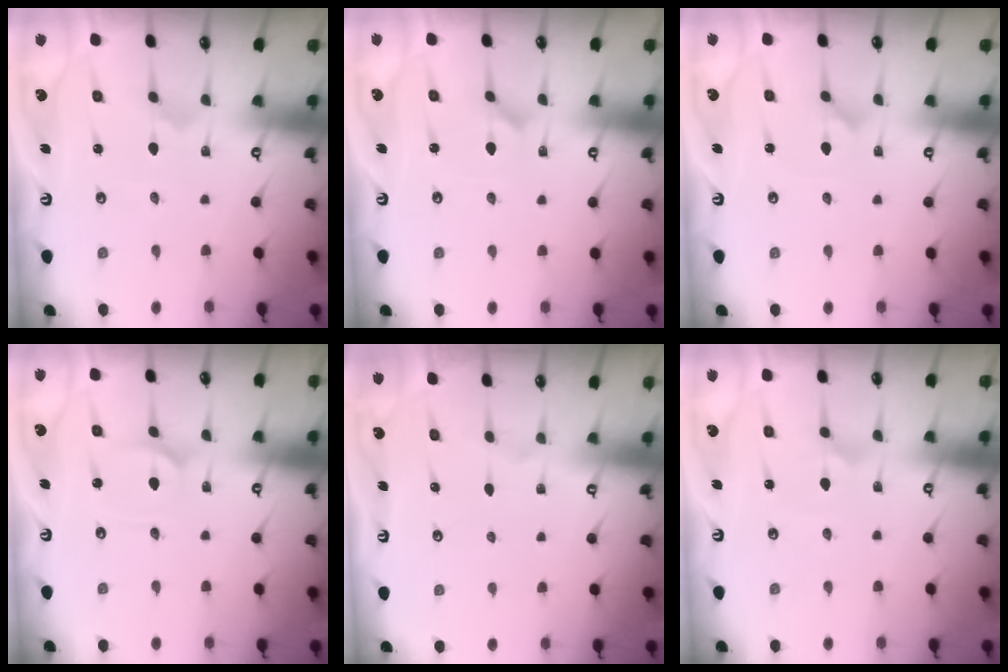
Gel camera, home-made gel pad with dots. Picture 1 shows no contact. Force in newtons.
{"total": 1.7, "press": 1.6, "slide": 0.3}
{"total": 1.5, "press": 1.5, "slide": 0.1}
{"total": 2.4, "press": 2.4, "slide": 0.3}
{"total": 0.0}
{"total": 1.8, "press": 1.8, "slide": 0.1}